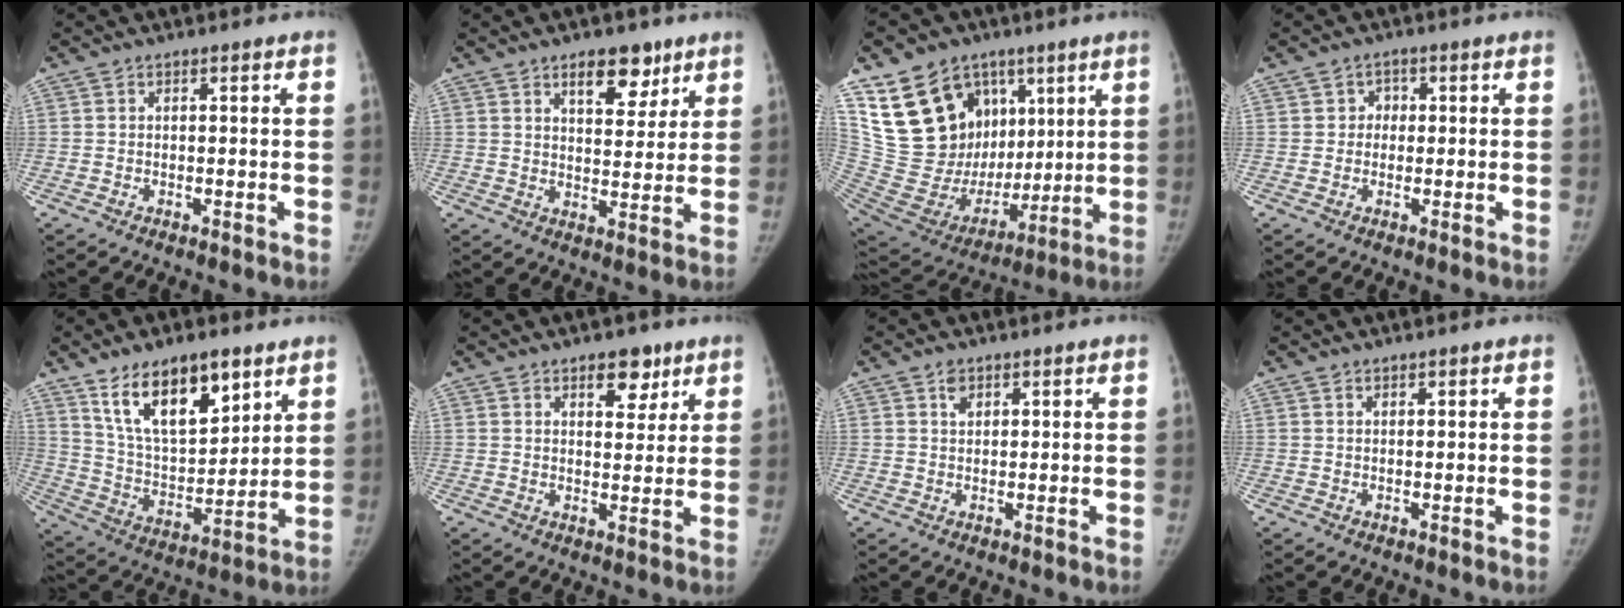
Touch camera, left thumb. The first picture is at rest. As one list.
[{"total": 8.5, "force": [5.3, 4.3, 4.9], "torque": [-0.038, -0.031, 0.080]}, {"total": 24.7, "force": [10.9, 17.5, 13.7], "torque": [-0.213, -0.013, 0.213]}, {"total": 2.5, "force": [0.3, 2.4, 0.7], "torque": [0.012, 0.006, -0.002]}, {"total": 17.4, "force": [10.4, 8.1, 11.4], "torque": [-0.147, -0.053, 0.195]}, {"total": 6.2, "force": [3.8, 3.4, 3.5], "torque": [-0.019, -0.021, 0.054]}, {"total": 2.2, "force": [1.3, 1.4, 1.1], "torque": [-0.010, -0.006, 0.022]}, {"total": 0.9, "force": [0.7, 0.4, 0.3], "torque": [0.001, -0.004, 0.011]}]